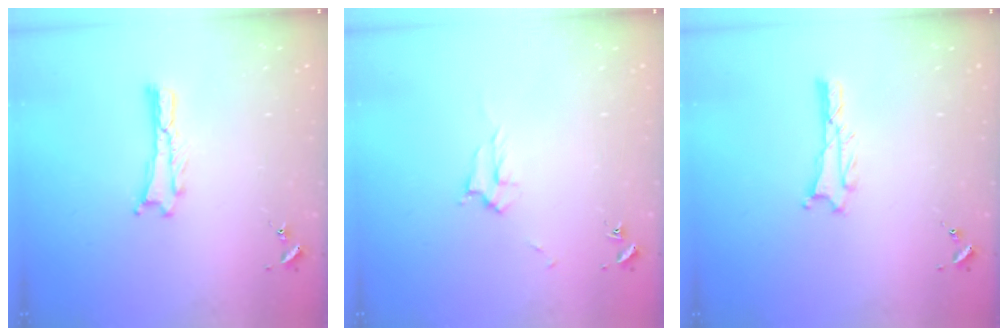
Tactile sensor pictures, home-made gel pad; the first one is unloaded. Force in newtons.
{"total": 2.3, "press": 2.3, "slide": 0.3}
{"total": 1.0, "press": 1.0, "slide": 0.1}